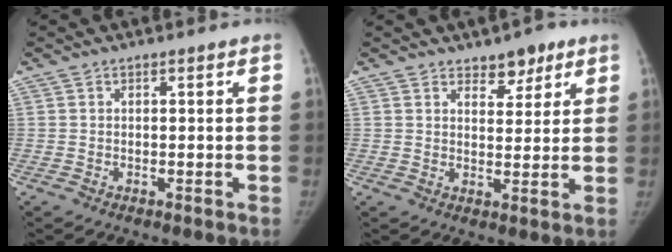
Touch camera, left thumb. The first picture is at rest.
{"total": 4.9, "force": [3.4, 2.6, 2.3], "torque": [-0.003, -0.023, 0.052]}